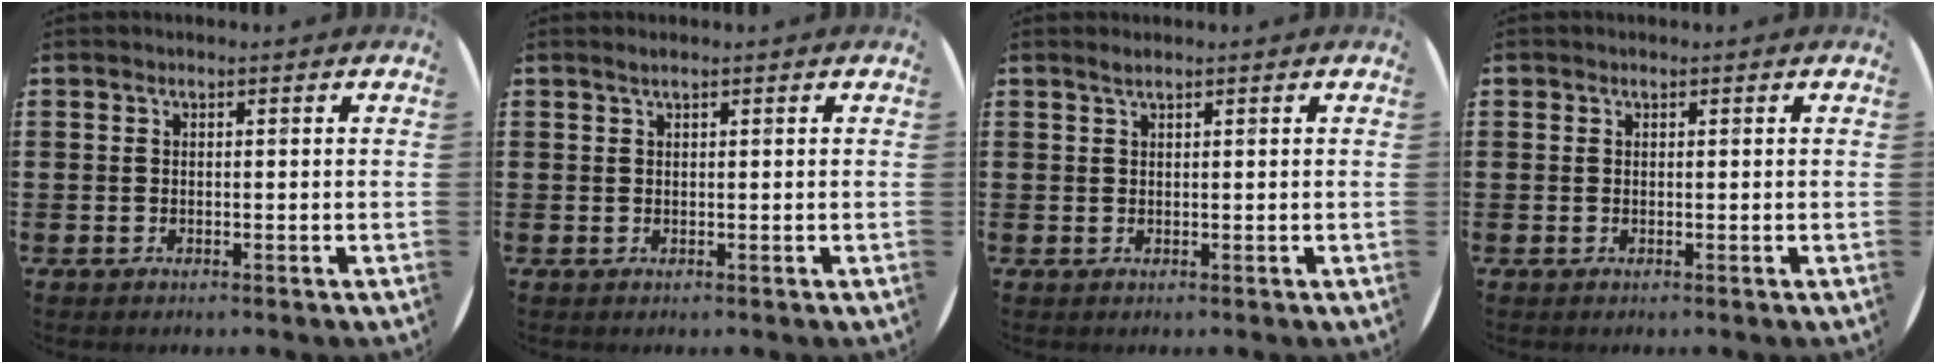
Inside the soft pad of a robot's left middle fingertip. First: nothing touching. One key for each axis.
{"total": 0.6, "fx": 0.4, "fy": 0.0, "fz": 0.5, "tx": -0.008, "ty": 0.000, "tz": 0.008}
{"total": 0.9, "fx": 0.7, "fy": 0.0, "fz": 0.6, "tx": -0.011, "ty": 0.001, "tz": 0.014}
{"total": 0.0}